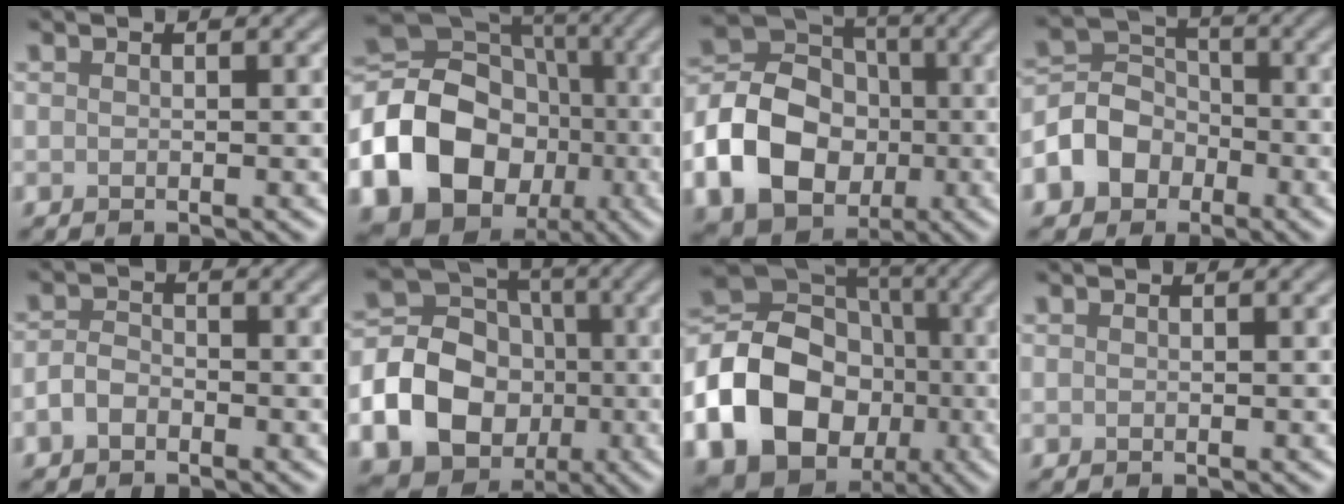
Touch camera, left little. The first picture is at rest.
{"total": 19.2, "force": [-5.6, 16.1, 8.8], "torque": [-0.193, -0.015, -0.120]}
{"total": 10.4, "force": [-2.7, 8.1, 5.9], "torque": [-0.105, -0.006, -0.060]}
{"total": 5.2, "force": [-2.3, 4.2, 2.0], "torque": [-0.027, 0.007, -0.059]}
{"total": 1.9, "force": [-1.0, 1.2, 1.0], "torque": [-0.021, 0.003, -0.026]}
{"total": 15.4, "force": [-4.2, 13.5, 6.0], "torque": [-0.140, -0.022, -0.083]}
{"total": 16.7, "force": [-5.1, 13.7, 8.1], "torque": [-0.180, -0.013, -0.114]}
{"total": 0.0}